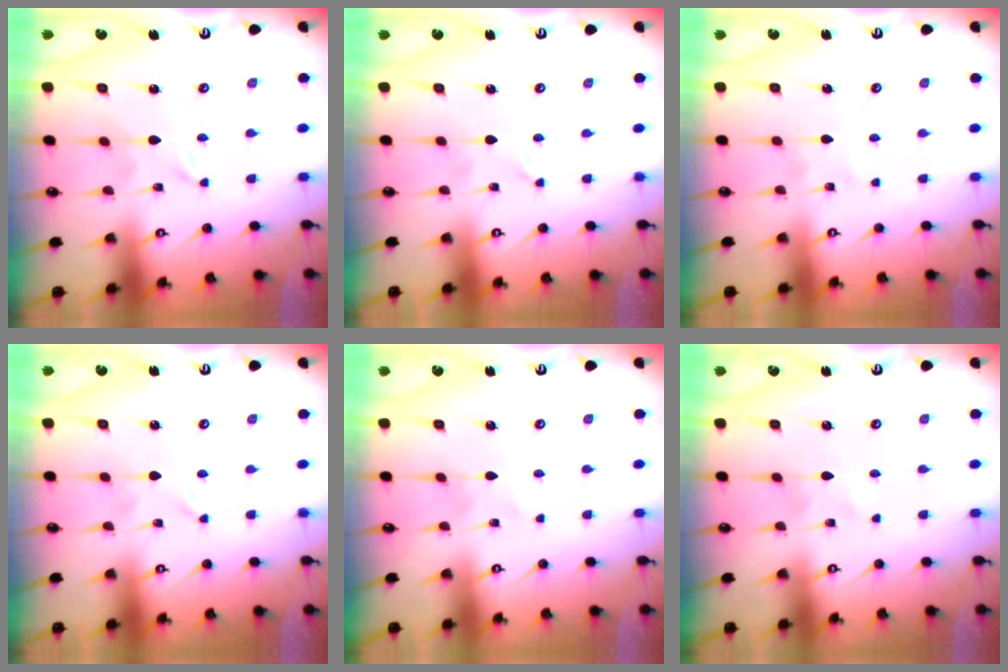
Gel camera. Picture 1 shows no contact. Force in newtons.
{"total": 0.0}
{"total": 2.8, "press": 2.8, "slide": 0.4}
{"total": 0.0}
{"total": 0.9, "press": 0.9, "slide": 0.0}
{"total": 0.9, "press": 0.9, "slide": 0.0}